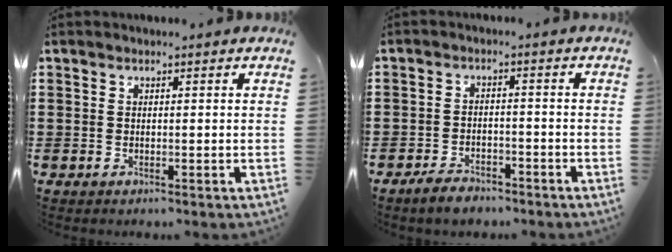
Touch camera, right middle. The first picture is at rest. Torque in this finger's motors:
{"motor_torque": [0.39, -0.19, -0.03, -0.01]}